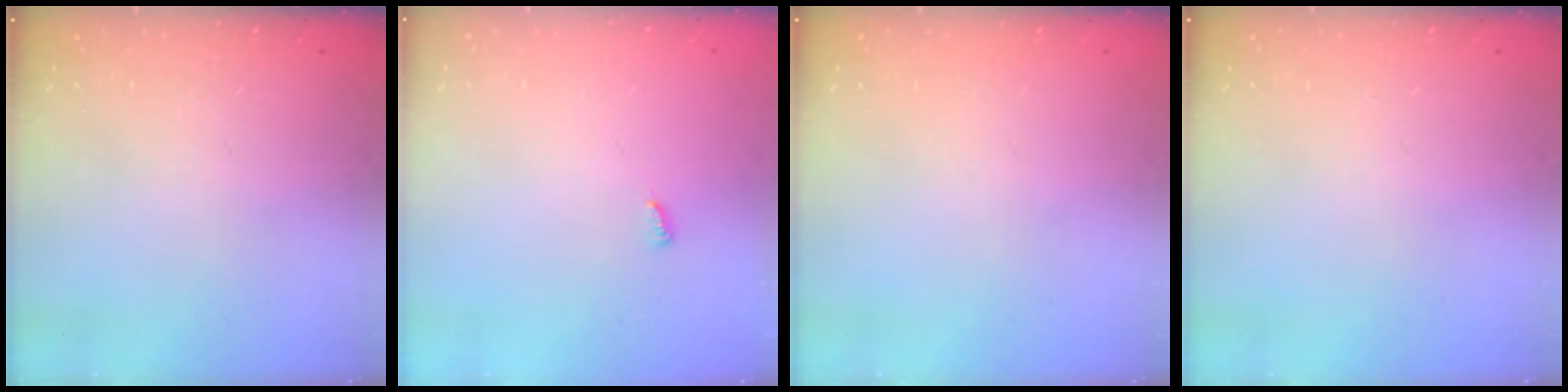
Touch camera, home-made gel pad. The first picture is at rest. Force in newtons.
{"total": 3.2, "press": 3.2, "slide": 0.5}
{"total": 0.0}
{"total": 0.0}